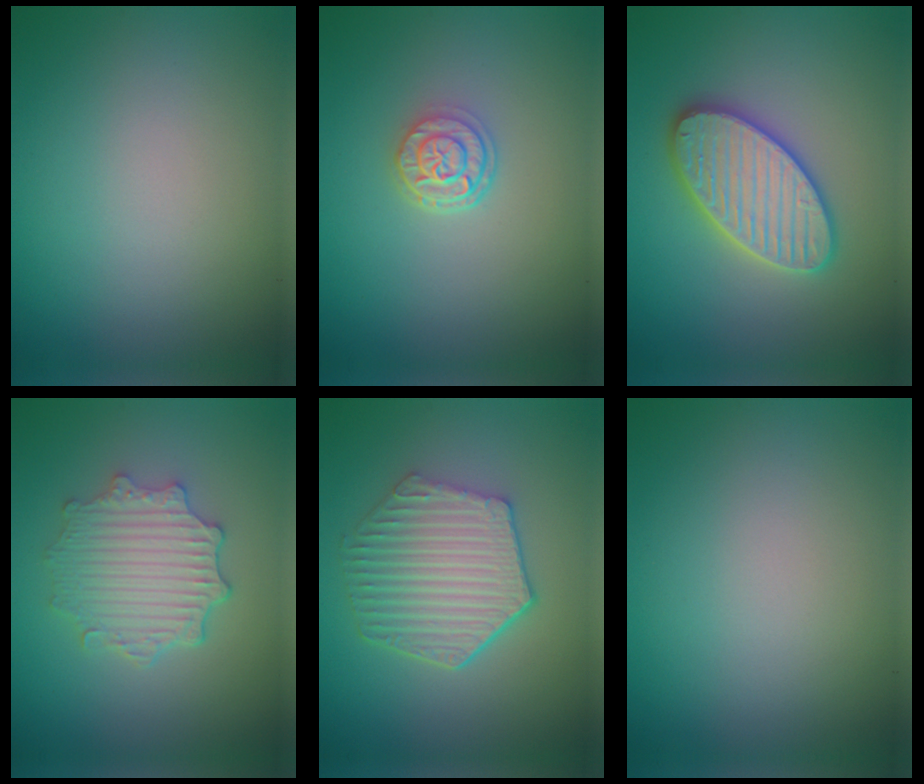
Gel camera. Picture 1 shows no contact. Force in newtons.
{"total": 2.7, "press": 2.2, "slide": 1.6}
{"total": 5.6, "press": 5.5, "slide": 0.6}
{"total": 4.7, "press": 3.7, "slide": 2.8}
{"total": 6.3, "press": 4.6, "slide": 4.3}
{"total": 0.0}